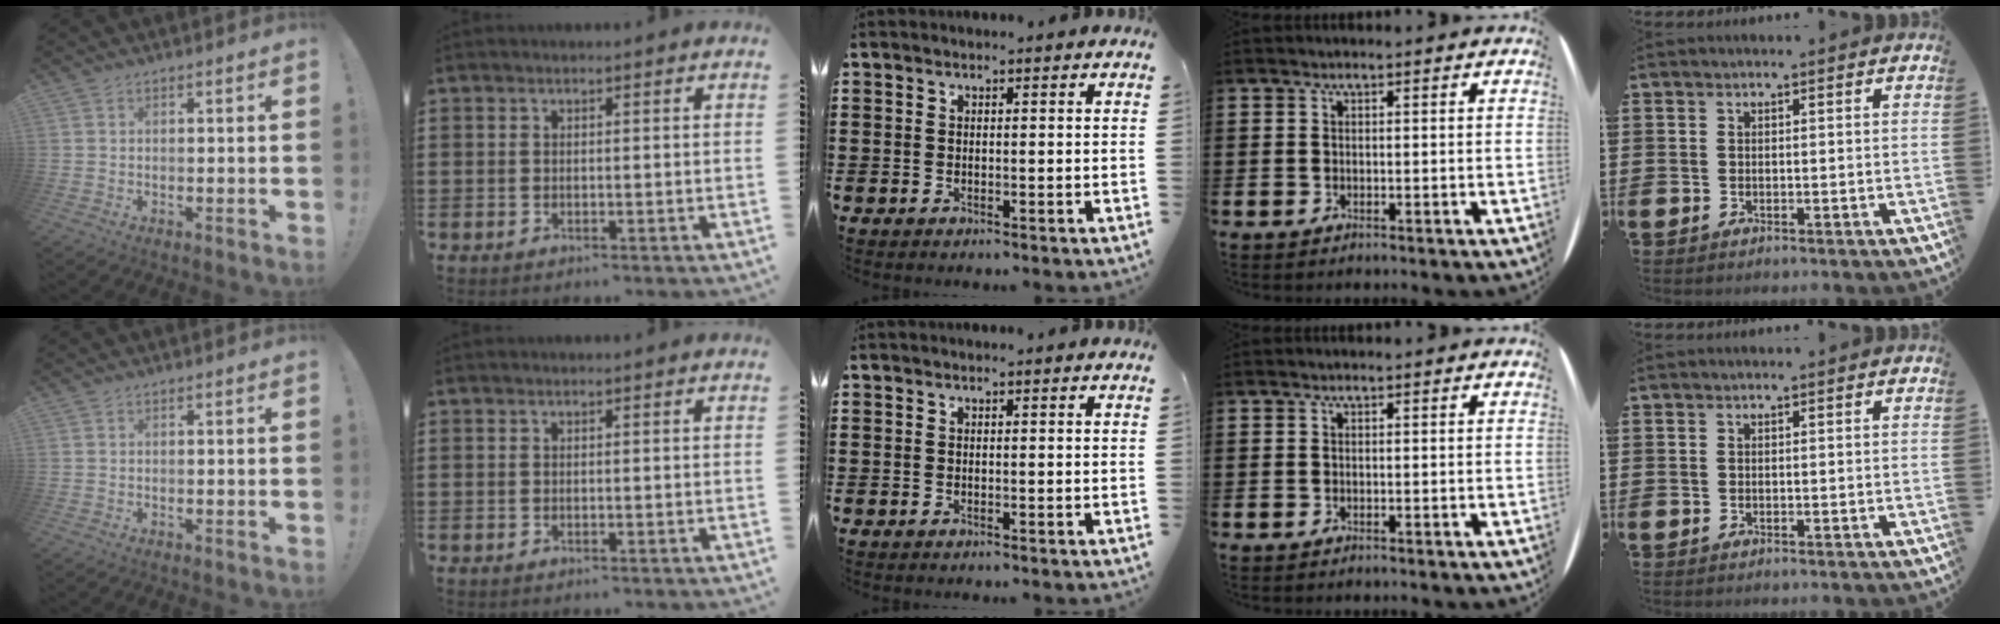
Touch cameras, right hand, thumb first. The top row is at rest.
{}